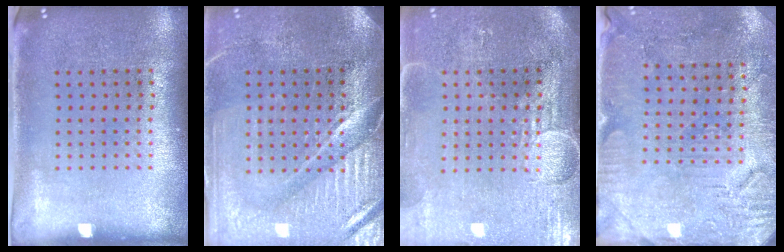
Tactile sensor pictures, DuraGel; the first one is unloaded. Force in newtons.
{"total": 4.2, "press": 3.8, "slide": 1.7}
{"total": 4.0, "press": 3.5, "slide": 1.9}
{"total": 3.0, "press": 2.8, "slide": 0.9}